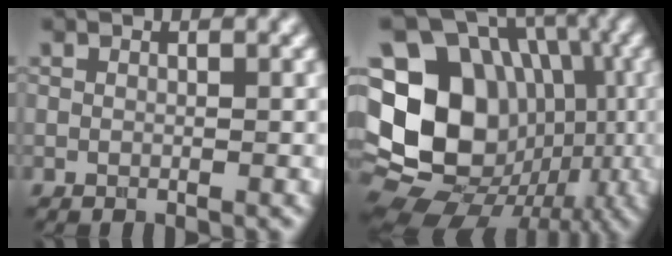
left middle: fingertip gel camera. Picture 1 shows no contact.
{"total": 20.9, "force": [-1.6, 17.6, 11.1], "torque": [-0.188, 0.006, -0.047]}